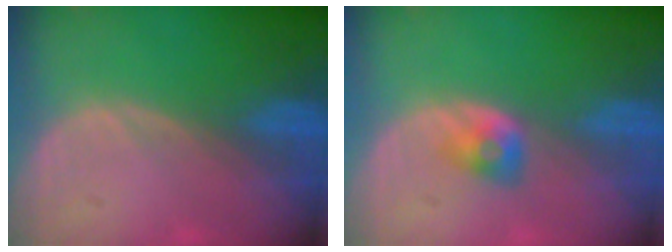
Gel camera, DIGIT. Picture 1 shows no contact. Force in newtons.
{"total": 2.7, "press": 2.4, "slide": 1.2}